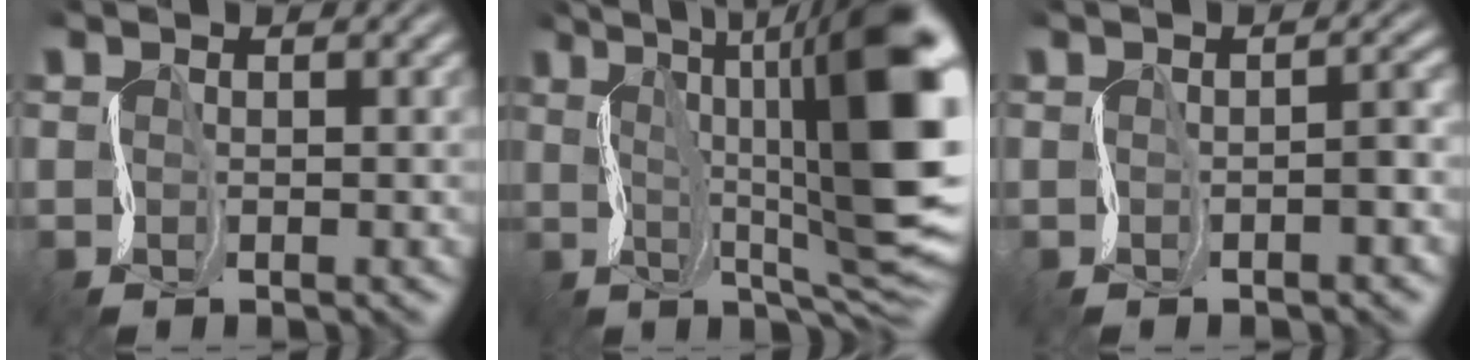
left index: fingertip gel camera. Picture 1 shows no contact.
{"total": 15.1, "force": [3.0, 4.5, 14.1], "torque": [-0.199, 0.016, 0.056]}
{"total": 2.7, "force": [-0.8, 0.8, 2.4], "torque": [-0.018, 0.013, -0.012]}